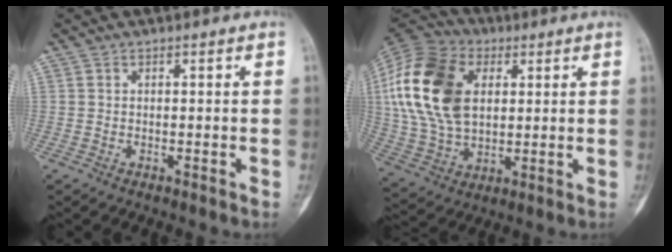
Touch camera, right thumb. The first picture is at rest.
{"total": 22.5, "force": [4.8, 14.8, 16.2], "torque": [-0.326, -0.001, 0.084]}